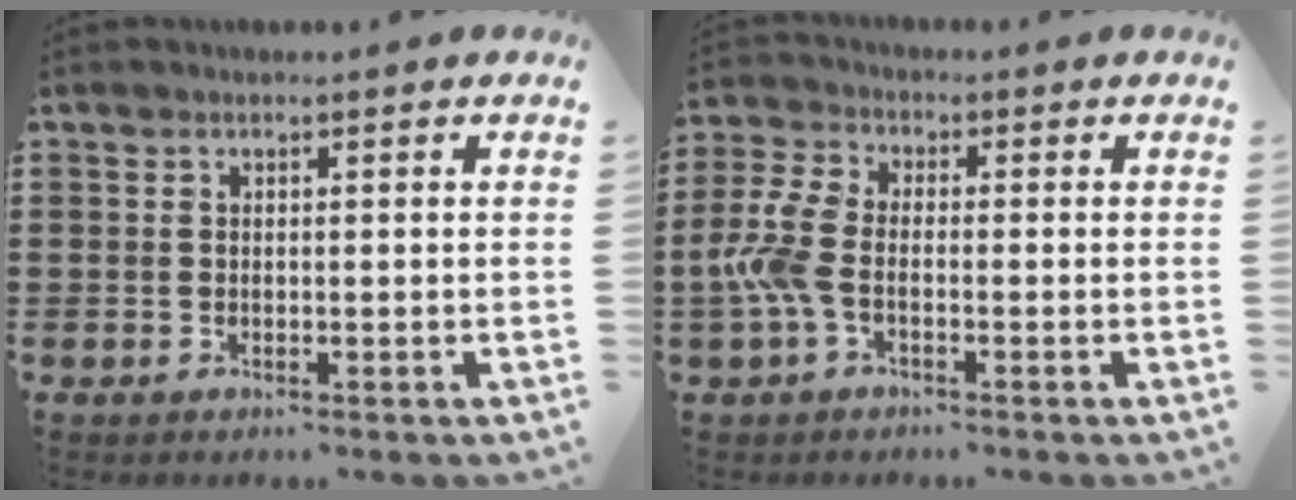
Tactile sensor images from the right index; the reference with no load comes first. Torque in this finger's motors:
{"motor_torque": [1.03, 0.18, 0.63, 0.21]}